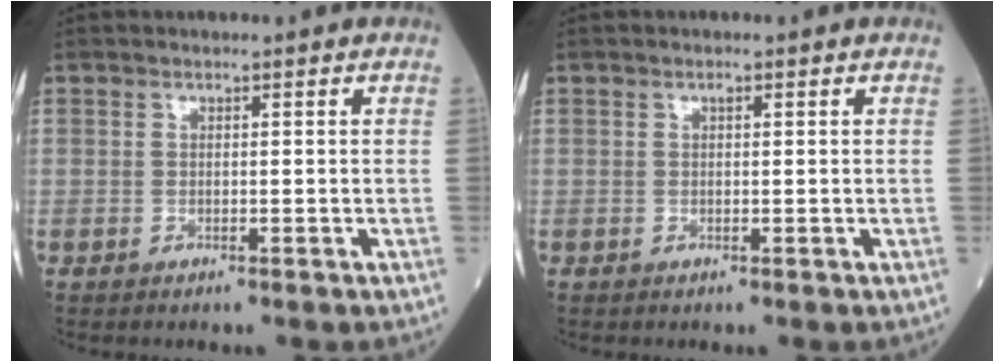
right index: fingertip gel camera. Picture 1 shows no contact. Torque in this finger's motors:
{"motor_torque": [0.15, 0.01, 0.09, 0.01]}